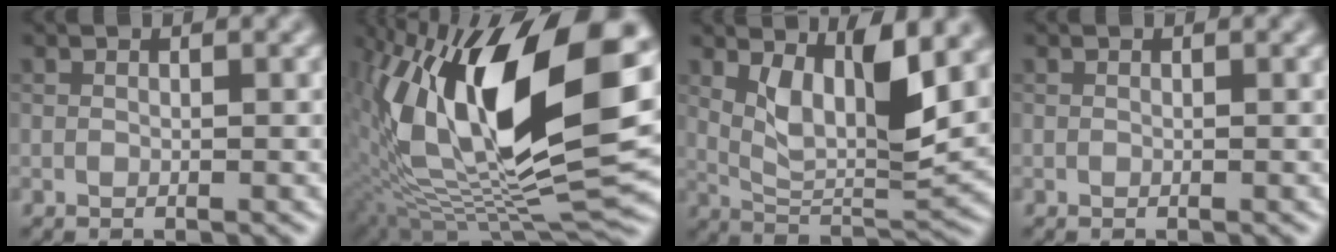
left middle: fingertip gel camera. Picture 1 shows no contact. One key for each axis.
{"total": 17.7, "fx": 4.0, "fy": 7.9, "fz": 15.3, "tx": -0.271, "ty": 0.017, "tz": 0.075}
{"total": 6.7, "fx": 1.9, "fy": 2.4, "fz": 6.0, "tx": -0.118, "ty": -0.013, "tz": 0.048}
{"total": 0.0}